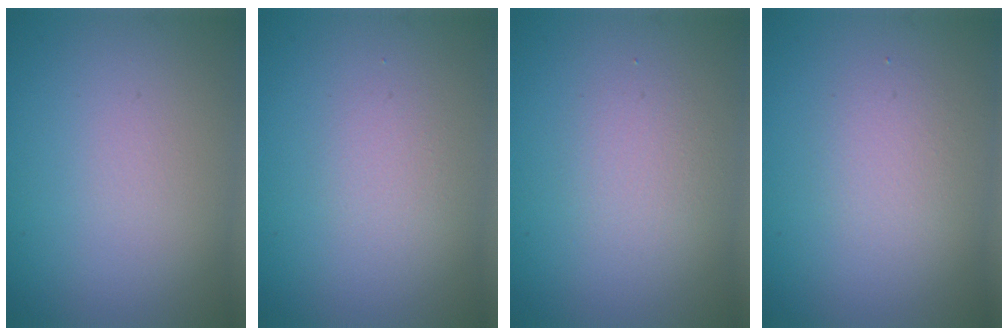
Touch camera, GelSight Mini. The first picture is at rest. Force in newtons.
{"total": 1.1, "press": 1.1, "slide": 0.0}
{"total": 1.7, "press": 1.7, "slide": 0.2}
{"total": 1.7, "press": 1.7, "slide": 0.2}